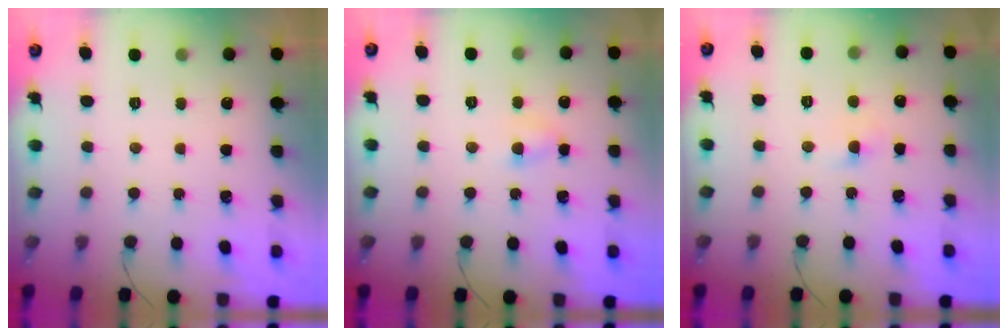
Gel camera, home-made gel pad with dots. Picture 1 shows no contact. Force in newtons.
{"total": 3.9, "press": 3.7, "slide": 1.3}
{"total": 2.4, "press": 2.2, "slide": 0.9}